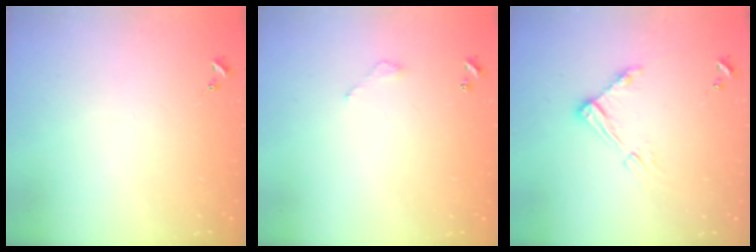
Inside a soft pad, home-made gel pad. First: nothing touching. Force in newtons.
{"total": 3.1, "press": 3.0, "slide": 0.3}
{"total": 9.1, "press": 9.1, "slide": 0.8}